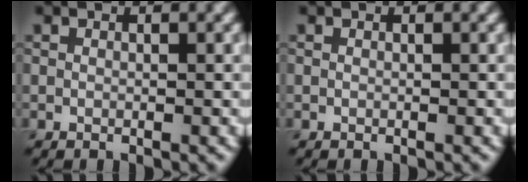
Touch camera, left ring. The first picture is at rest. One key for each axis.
{"total": 0.0}